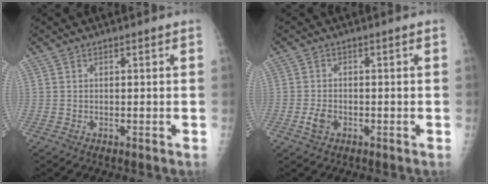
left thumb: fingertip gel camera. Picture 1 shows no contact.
{"total": 2.7, "force": [-1.1, 1.7, 1.8], "torque": [-0.038, 0.008, -0.020]}